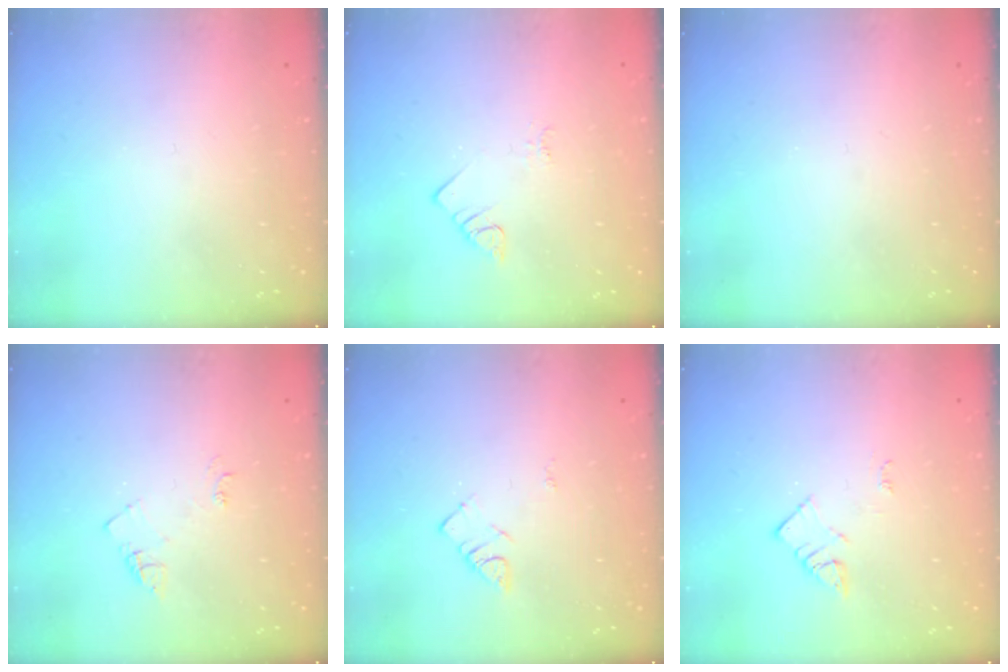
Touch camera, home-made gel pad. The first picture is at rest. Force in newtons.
{"total": 2.3, "press": 2.3, "slide": 0.4}
{"total": 0.0}
{"total": 5.5, "press": 5.5, "slide": 0.6}
{"total": 3.9, "press": 3.9, "slide": 0.5}
{"total": 2.7, "press": 2.6, "slide": 0.4}